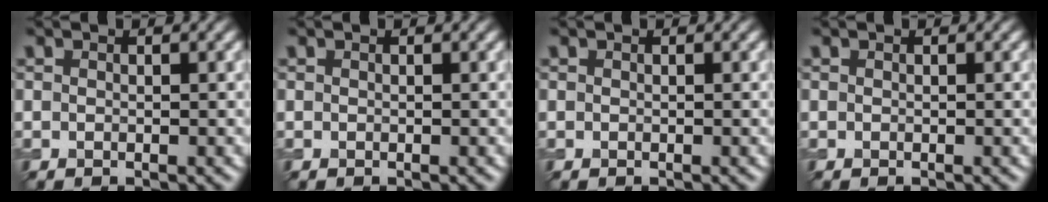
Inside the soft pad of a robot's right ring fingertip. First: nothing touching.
{"total": 0.0}
{"total": 0.0}
{"total": 0.0}